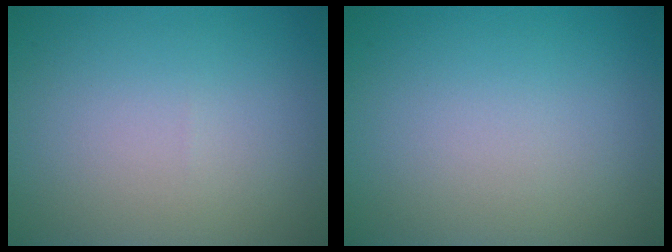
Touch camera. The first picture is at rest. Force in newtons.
{"total": 0.0}